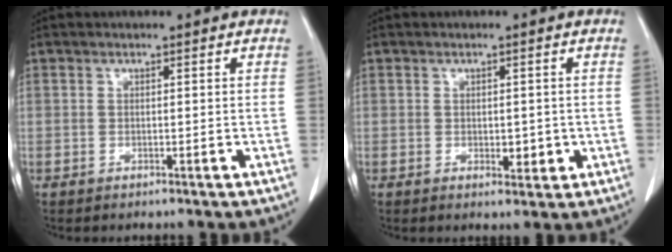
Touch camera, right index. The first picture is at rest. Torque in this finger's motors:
{"motor_torque": [0.05, 0.15, 0.03, 0.02]}